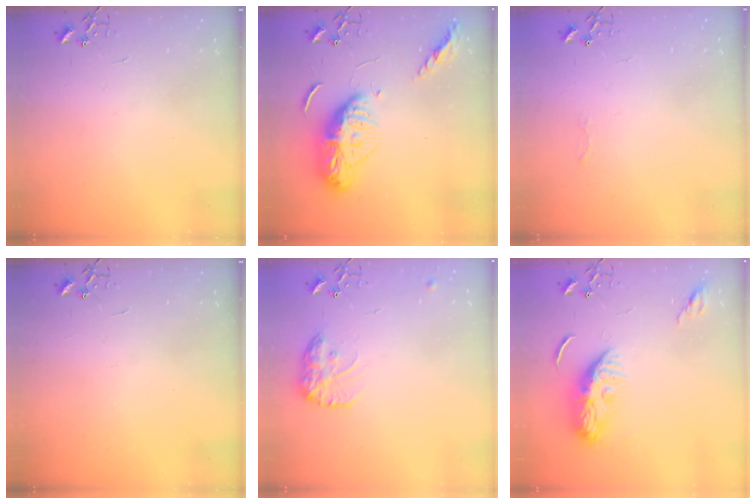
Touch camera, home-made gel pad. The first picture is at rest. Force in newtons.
{"total": 15.4, "press": 15.3, "slide": 1.2}
{"total": 2.5, "press": 2.5, "slide": 0.4}
{"total": 0.0}
{"total": 13.1, "press": 13.0, "slide": 0.7}
{"total": 10.3, "press": 10.2, "slide": 0.9}